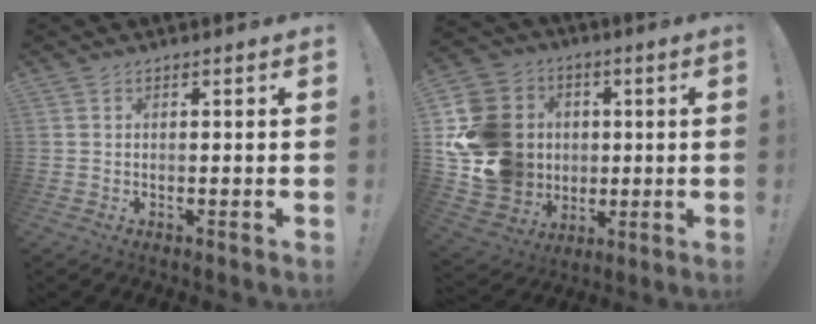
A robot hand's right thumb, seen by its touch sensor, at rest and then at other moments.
{"total": 21.1, "force": [1.5, 18.7, 9.7], "torque": [-0.183, 0.009, 0.072]}